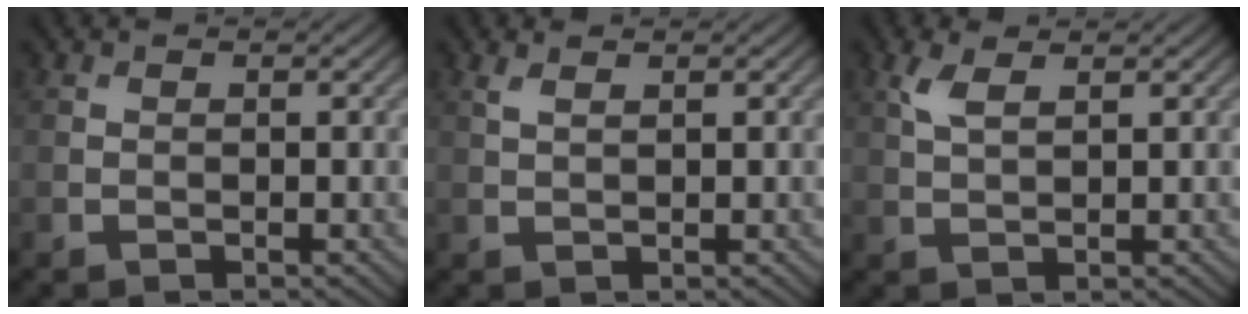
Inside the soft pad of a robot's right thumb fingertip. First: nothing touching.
{"total": 1.3, "force": [0.9, 0.3, 0.8], "torque": [-0.021, 0.003, 0.020]}
{"total": 2.9, "force": [1.6, 1.1, 2.2], "torque": [-0.059, 0.005, 0.035]}